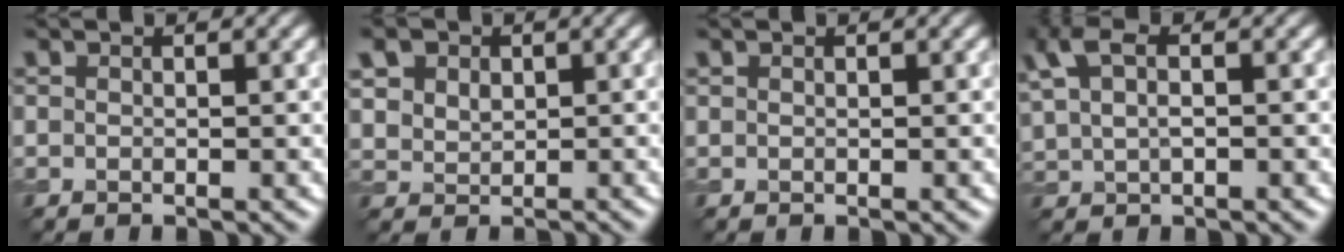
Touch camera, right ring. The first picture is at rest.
{"total": 3.7, "force": [1.8, 2.7, 1.7], "torque": [-0.047, 0.008, 0.043]}
{"total": 0.0}
{"total": 4.1, "force": [1.7, 2.0, 3.1], "torque": [-0.077, 0.010, 0.033]}